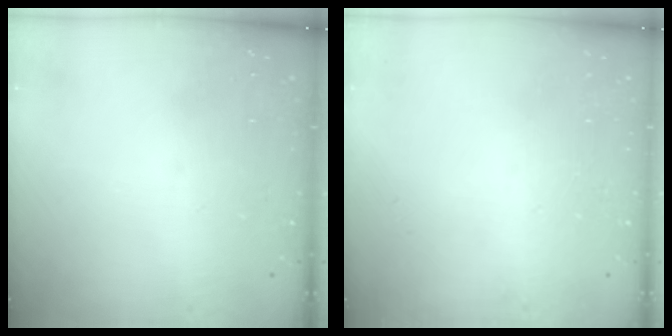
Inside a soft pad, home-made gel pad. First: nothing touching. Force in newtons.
{"total": 0.0}